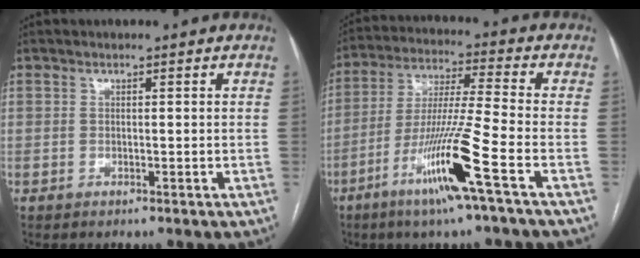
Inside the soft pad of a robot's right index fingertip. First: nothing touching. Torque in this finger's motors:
{"motor_torque": [1.74, -0.40, 0.95, 0.21]}